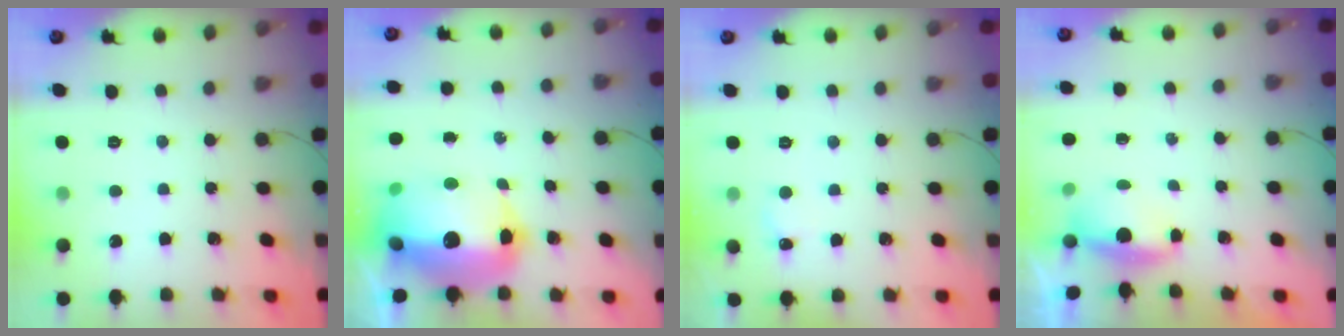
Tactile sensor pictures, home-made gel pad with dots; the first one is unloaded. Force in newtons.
{"total": 22.1, "press": 20.0, "slide": 9.4}
{"total": 3.7, "press": 3.6, "slide": 0.8}
{"total": 3.5, "press": 3.3, "slide": 0.9}